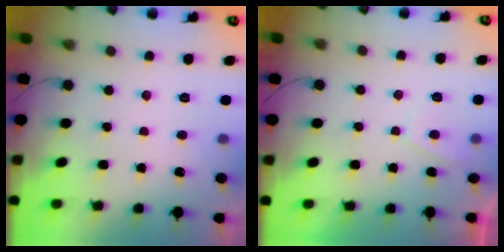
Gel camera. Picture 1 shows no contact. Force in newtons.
{"total": 1.9, "press": 1.9, "slide": 0.6}